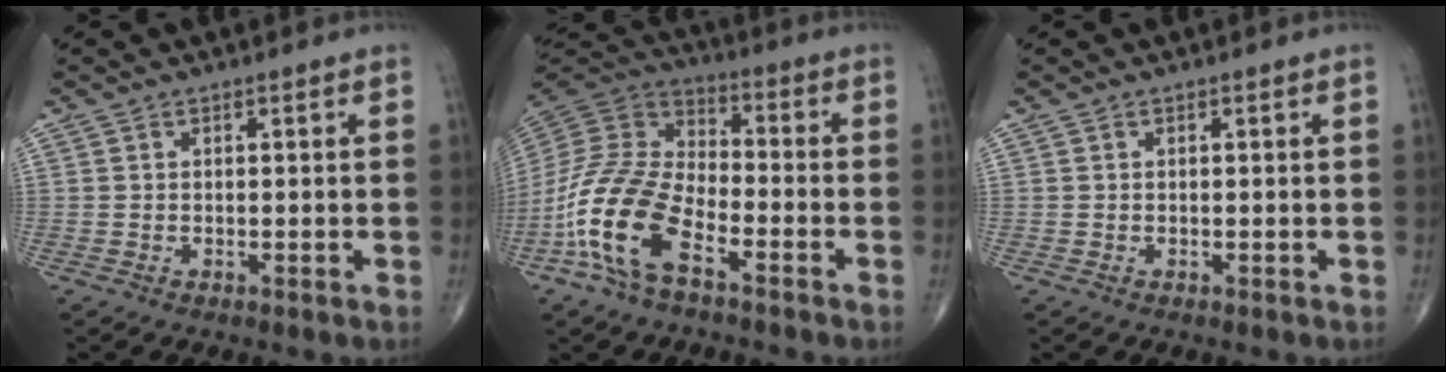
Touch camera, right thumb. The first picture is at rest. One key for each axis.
{"total": 16.8, "fx": -7.6, "fy": 7.9, "fz": 12.7, "tx": -0.266, "ty": 0.043, "tz": -0.157}
{"total": 0.0}